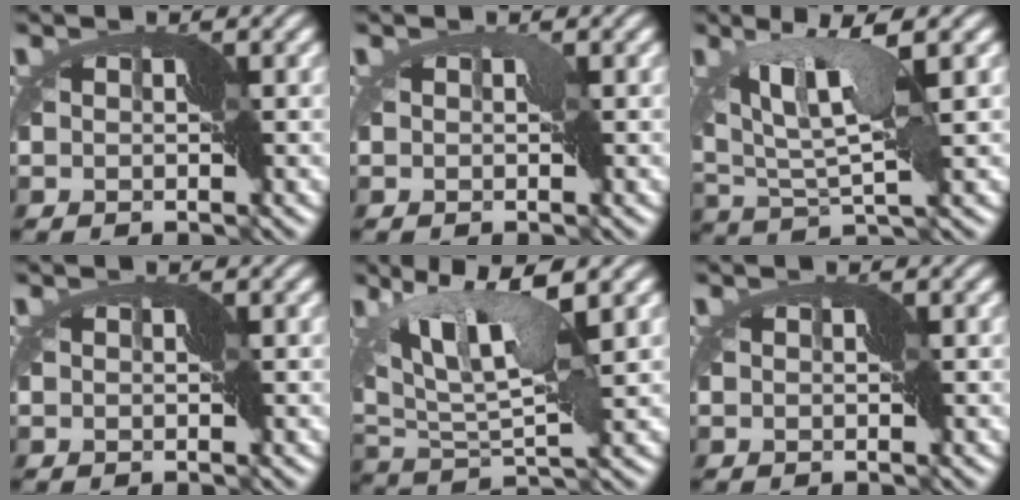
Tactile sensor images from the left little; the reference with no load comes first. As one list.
[{"total": 0.9, "force": [-0.1, 0.6, 0.7], "torque": [-0.010, 0.001, -0.003]}, {"total": 6.5, "force": [3.0, 1.0, 5.7], "torque": [-0.128, 0.006, 0.046]}, {"total": 0.0}, {"total": 7.5, "force": [4.2, 1.6, 6.1], "torque": [-0.141, 0.004, 0.070]}, {"total": 0.0}]